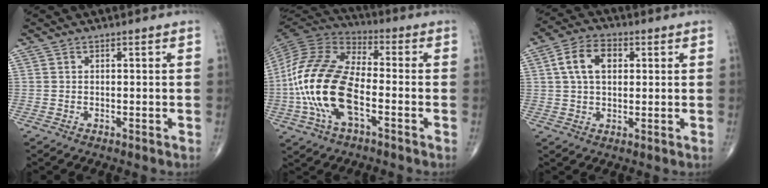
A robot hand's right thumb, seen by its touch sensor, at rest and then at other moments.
{"total": 19.2, "force": [-4.3, 9.4, 16.2], "torque": [-0.334, 0.025, -0.084]}
{"total": 8.3, "force": [2.0, 5.3, 6.1], "torque": [-0.102, 0.012, 0.032]}